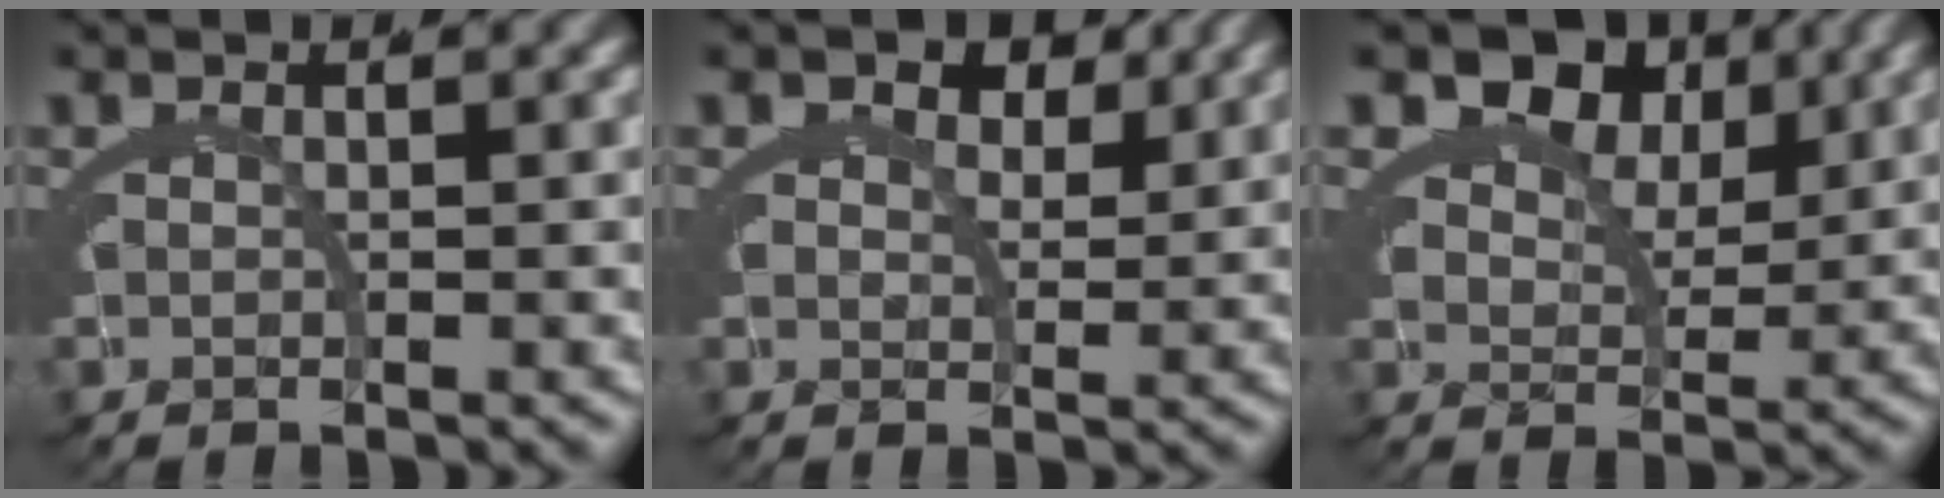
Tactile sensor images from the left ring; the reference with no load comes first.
{"total": 3.4, "force": [1.4, 2.7, 1.5], "torque": [-0.021, -0.017, 0.022]}
{"total": 8.2, "force": [3.9, 6.1, 3.8], "torque": [-0.063, -0.002, 0.057]}